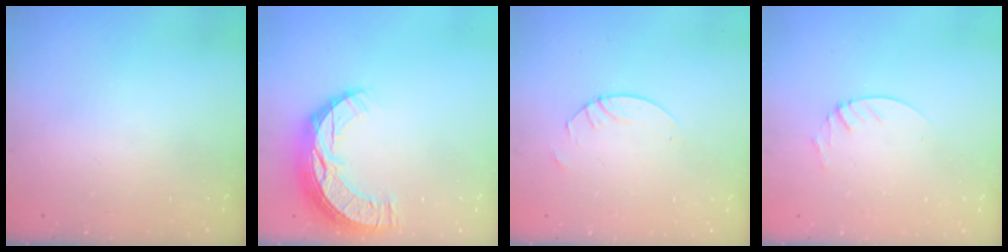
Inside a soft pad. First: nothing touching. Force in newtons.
{"total": 12.3, "press": 12.2, "slide": 0.9}
{"total": 2.4, "press": 2.4, "slide": 0.1}
{"total": 2.1, "press": 2.1, "slide": 0.2}